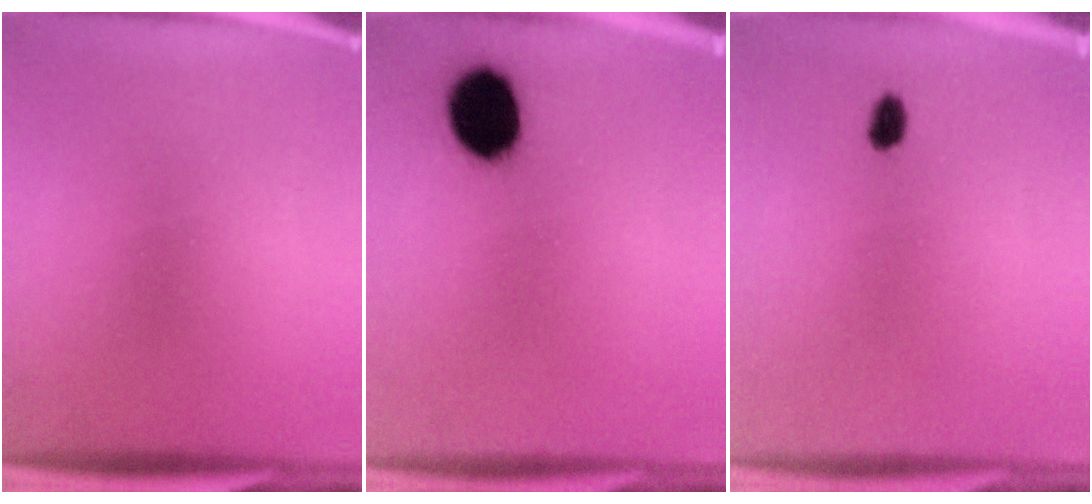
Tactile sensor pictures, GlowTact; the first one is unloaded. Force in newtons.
{"total": 11.5}
{"total": 2.2}